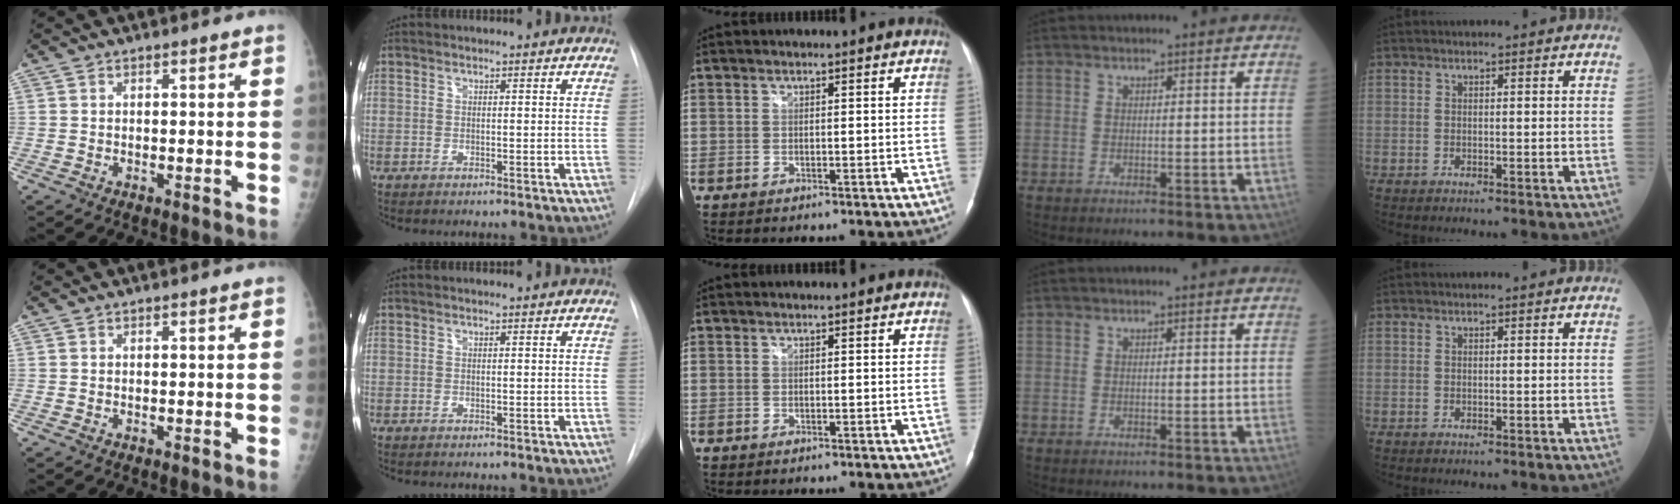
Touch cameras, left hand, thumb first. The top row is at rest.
{}